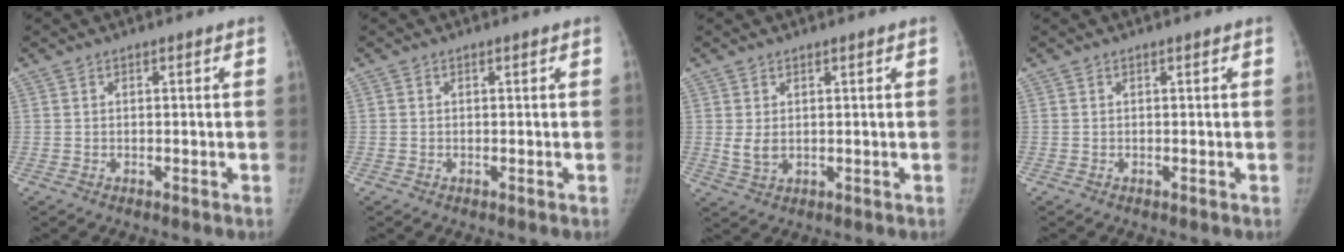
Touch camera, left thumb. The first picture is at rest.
{"total": 0.0}
{"total": 3.1, "force": [0.7, 1.8, 2.4], "torque": [-0.042, -0.011, 0.022]}
{"total": 0.0}